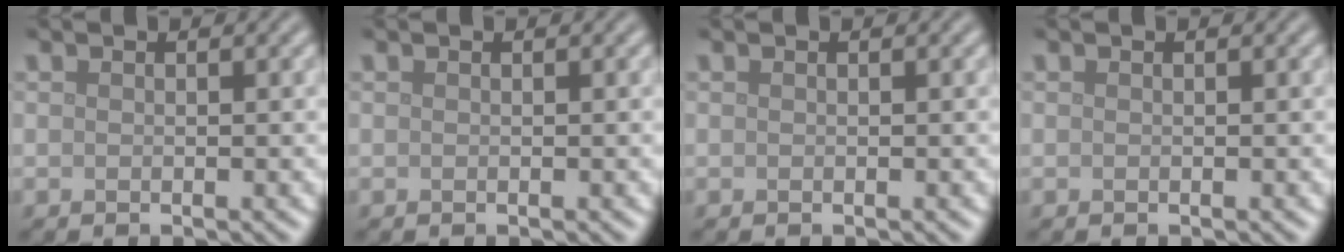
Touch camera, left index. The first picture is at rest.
{"total": 0.0}
{"total": 0.0}
{"total": 0.0}